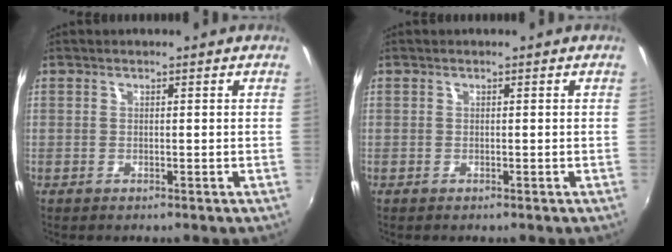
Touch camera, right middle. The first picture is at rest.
{"total": 0.0}